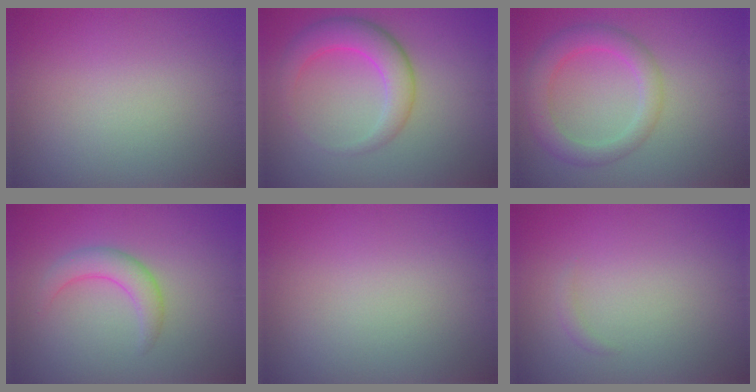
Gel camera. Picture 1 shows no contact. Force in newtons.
{"total": 4.5, "press": 4.5, "slide": 0.1}
{"total": 4.1, "press": 4.1, "slide": 0.1}
{"total": 2.8, "press": 2.8, "slide": 0.2}
{"total": 0.0}
{"total": 0.6, "press": 0.6, "slide": 0.0}